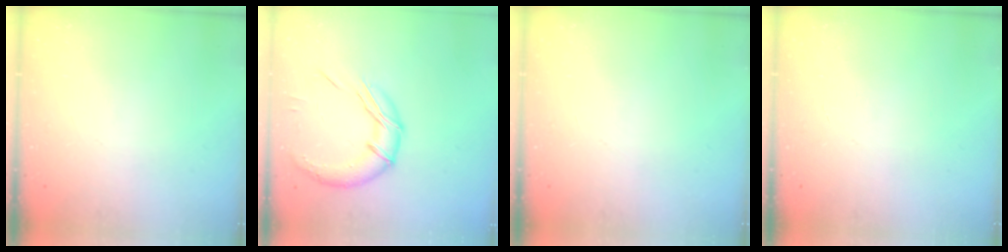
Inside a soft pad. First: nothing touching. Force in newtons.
{"total": 12.5, "press": 12.4, "slide": 0.7}
{"total": 0.0}
{"total": 0.0}